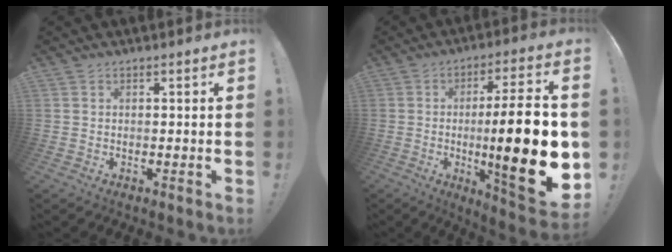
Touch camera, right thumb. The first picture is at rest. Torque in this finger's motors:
{"motor_torque": [0.71, 1.48, 1.22, 0.90, 0.13]}